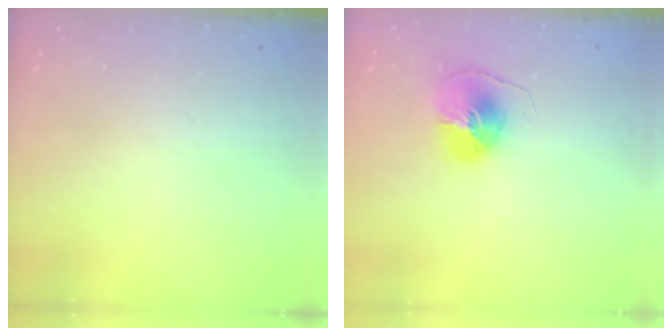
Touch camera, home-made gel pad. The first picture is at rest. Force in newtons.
{"total": 9.6, "press": 9.6, "slide": 0.8}